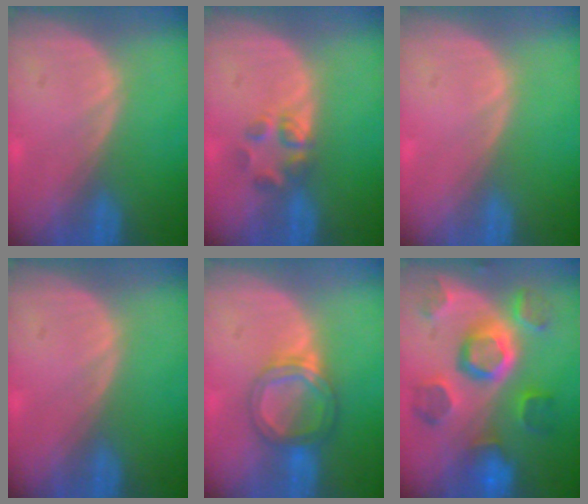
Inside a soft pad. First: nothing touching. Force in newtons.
{"total": 3.1, "press": 3.0, "slide": 0.8}
{"total": 0.0}
{"total": 0.0}
{"total": 5.3, "press": 5.0, "slide": 1.7}
{"total": 11.1, "press": 9.9, "slide": 5.0}